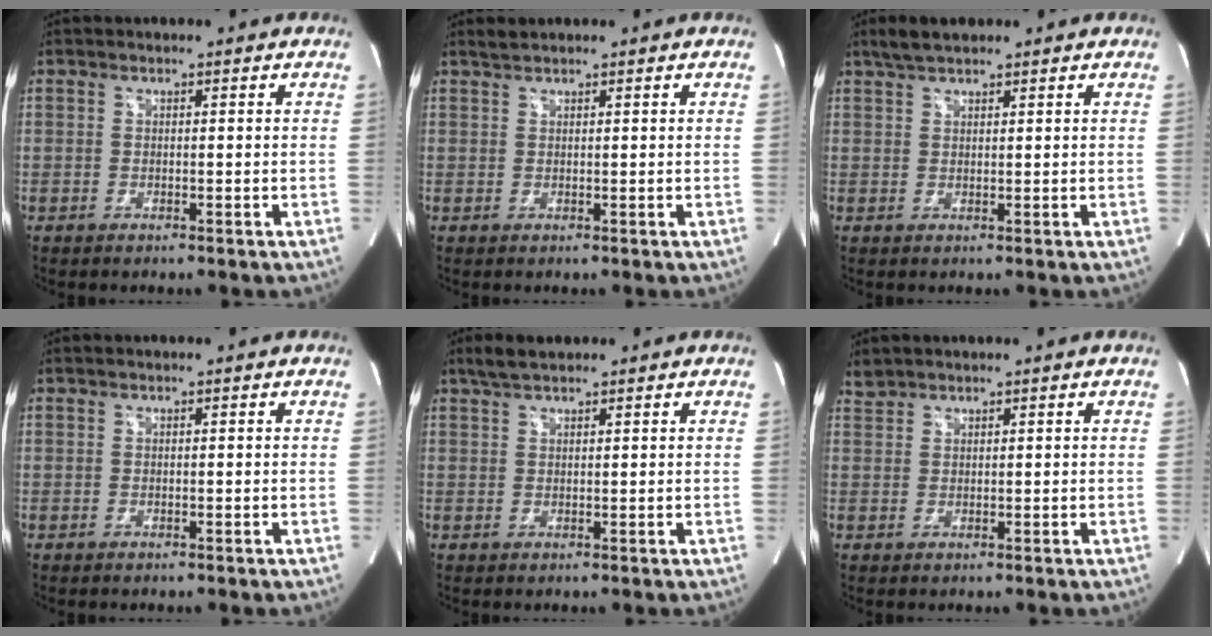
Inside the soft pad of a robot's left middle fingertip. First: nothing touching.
{"total": 1.0, "force": [1.0, -0.1, 0.2], "torque": [-0.010, 0.007, 0.025]}
{"total": 3.6, "force": [2.9, 0.9, 1.9], "torque": [-0.046, 0.013, 0.057]}
{"total": 0.0}
{"total": 3.2, "force": [2.6, 0.7, 1.7], "torque": [-0.042, 0.012, 0.052]}
{"total": 1.4, "force": [1.4, 0.3, -0.2], "torque": [0.000, 0.008, 0.031]}